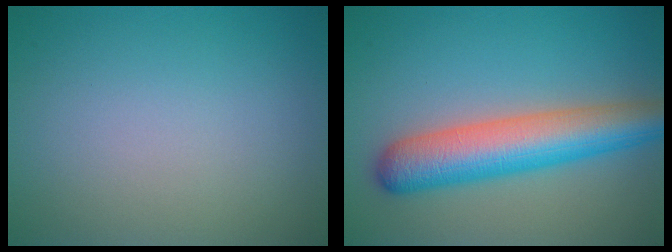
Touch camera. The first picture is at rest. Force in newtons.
{"total": 7.5, "press": 7.5, "slide": 0.3}